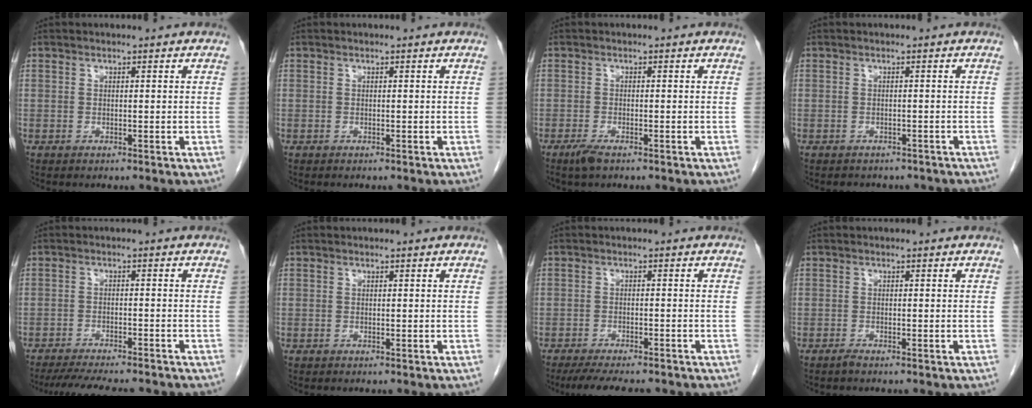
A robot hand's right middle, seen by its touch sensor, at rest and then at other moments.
{"total": 0.0}
{"total": 2.1, "force": [-1.5, 0.5, 1.4], "torque": [-0.035, -0.005, -0.028]}
{"total": 5.2, "force": [-4.5, 2.3, 1.1], "torque": [-0.013, 0.005, -0.045]}
{"total": 12.2, "force": [-10.9, 1.8, 5.2], "torque": [-0.077, -0.014, -0.148]}
{"total": 0.0}
{"total": 9.0, "force": [-7.8, 2.0, 4.1], "torque": [-0.059, -0.013, -0.113]}
{"total": 0.7, "force": [-0.6, 0.0, 0.3], "torque": [-0.008, -0.001, -0.011]}